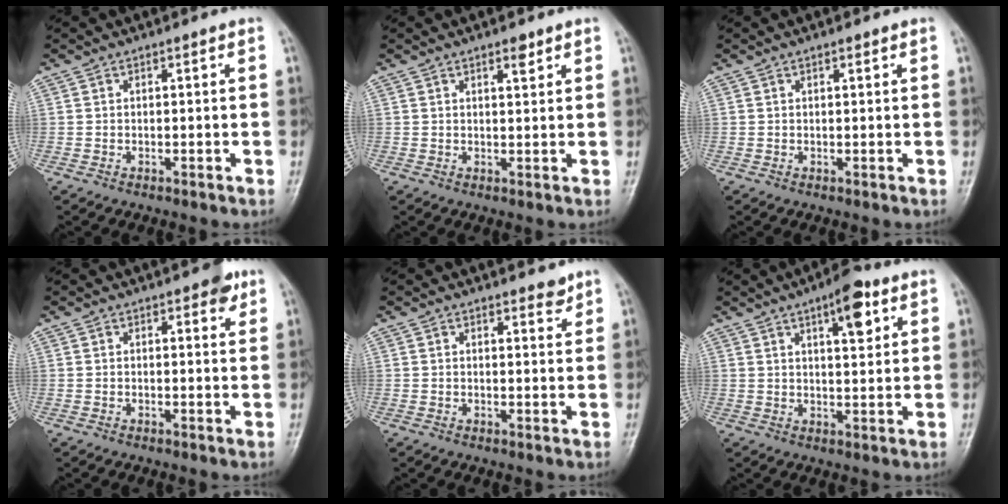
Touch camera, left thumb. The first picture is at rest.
{"total": 2.5, "force": [1.6, 0.9, 1.8], "torque": [-0.020, -0.009, 0.024]}
{"total": 0.9, "force": [0.5, 0.3, 0.7], "torque": [-0.011, 0.000, 0.007]}
{"total": 3.1, "force": [1.7, 1.3, 2.2], "torque": [-0.015, -0.005, 0.017]}
{"total": 2.2, "force": [1.9, 0.7, 0.9], "torque": [-0.001, -0.014, 0.024]}
{"total": 8.2, "force": [4.1, 2.9, 6.5], "torque": [-0.078, -0.016, 0.056]}